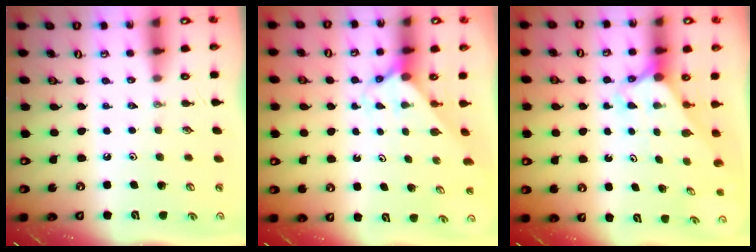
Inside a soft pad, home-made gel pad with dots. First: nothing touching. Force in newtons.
{"total": 3.1, "press": 3.0, "slide": 0.3}
{"total": 2.7, "press": 2.7, "slide": 0.1}